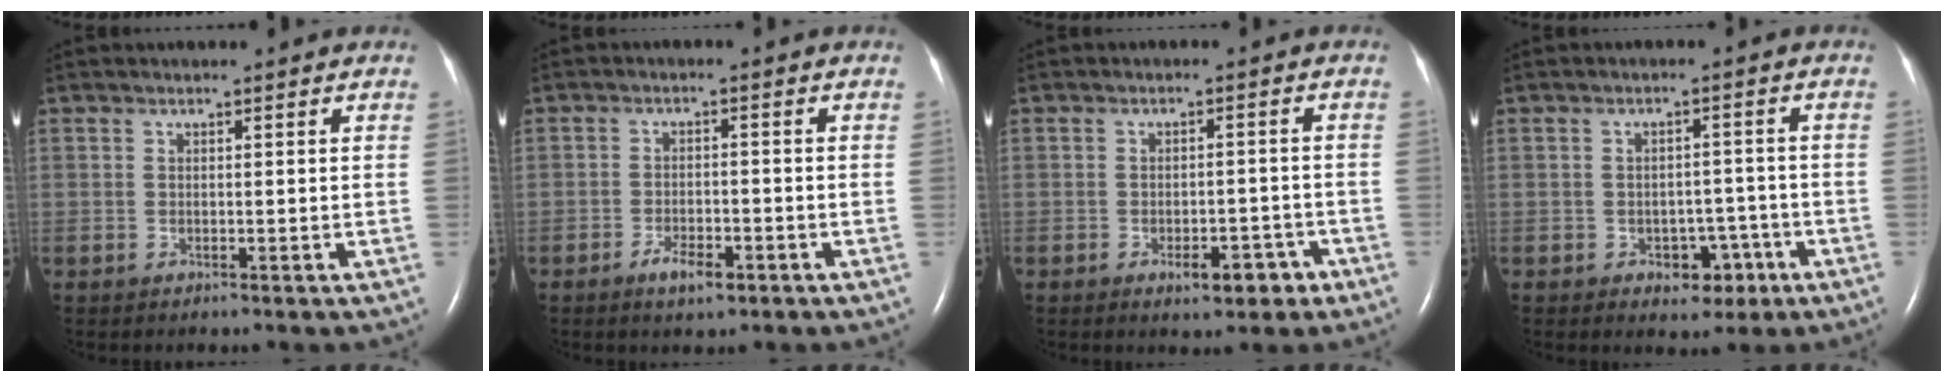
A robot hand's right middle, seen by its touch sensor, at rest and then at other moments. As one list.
[{"total": 3.6, "force": [-2.2, 1.3, 2.5], "torque": [-0.046, 0.002, -0.038]}, {"total": 4.7, "force": [-2.8, 2.2, 3.2], "torque": [-0.032, 0.008, -0.031]}, {"total": 4.6, "force": [-2.3, 3.1, 2.5], "torque": [-0.028, 0.013, -0.024]}]